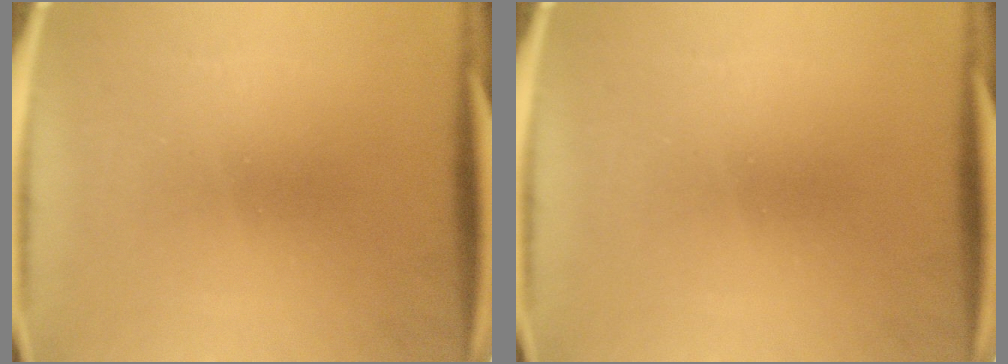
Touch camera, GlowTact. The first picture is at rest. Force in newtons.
{"total": 0.0}